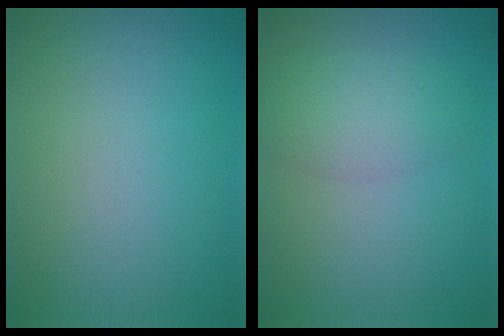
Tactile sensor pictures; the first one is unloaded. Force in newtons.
{"total": 3.1, "press": 3.1, "slide": 0.1}